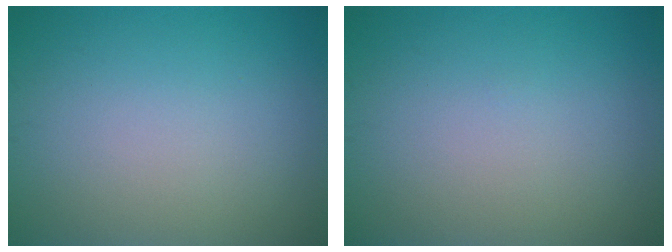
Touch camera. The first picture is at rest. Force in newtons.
{"total": 0.0}